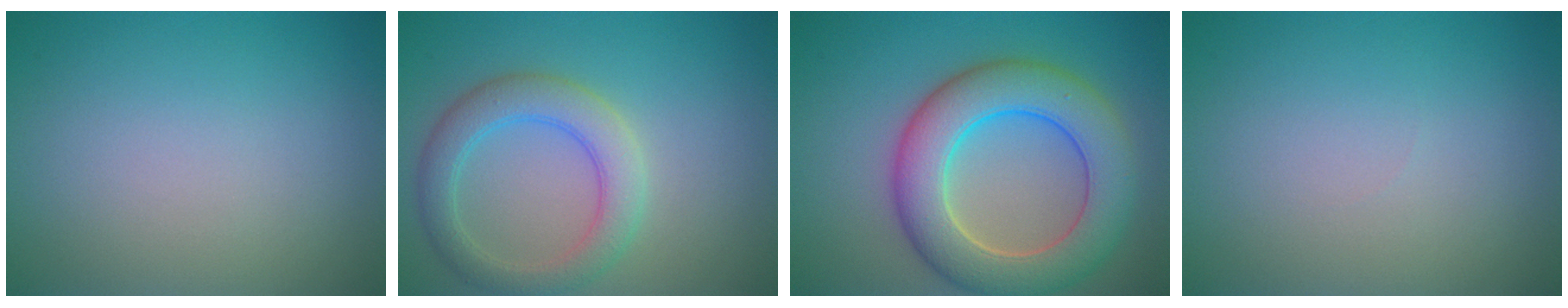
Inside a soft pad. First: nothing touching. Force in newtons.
{"total": 4.3, "press": 4.3, "slide": 0.2}
{"total": 8.7, "press": 8.7, "slide": 0.4}
{"total": 0.0}